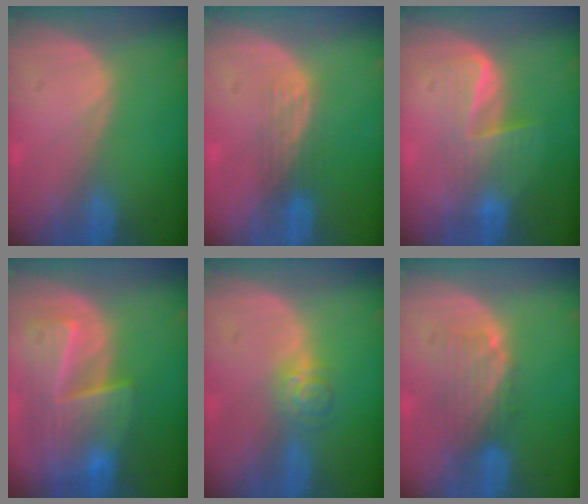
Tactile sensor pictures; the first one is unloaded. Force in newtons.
{"total": 2.9, "press": 2.7, "slide": 1.1}
{"total": 5.9, "press": 5.4, "slide": 2.3}
{"total": 9.5, "press": 8.4, "slide": 4.4}
{"total": 3.6, "press": 3.5, "slide": 0.5}
{"total": 5.1, "press": 4.4, "slide": 2.6}